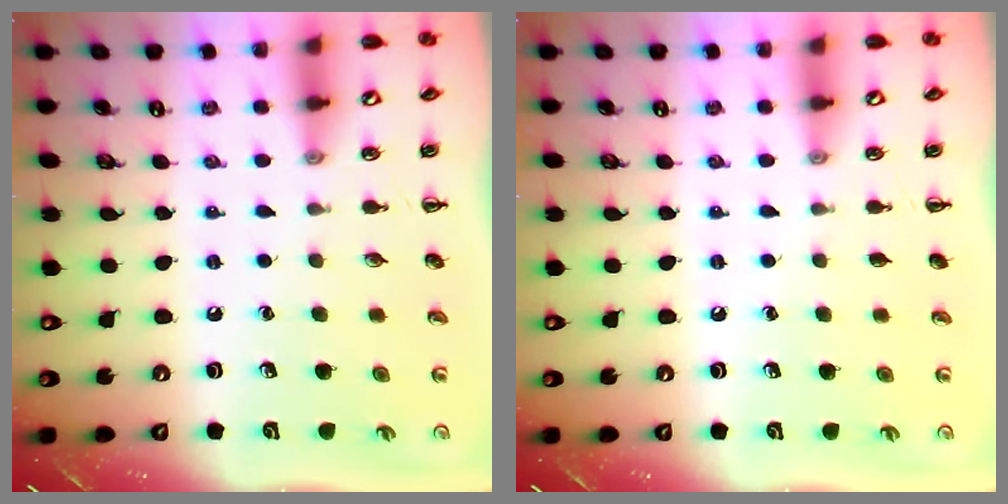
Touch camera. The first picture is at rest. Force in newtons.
{"total": 0.0}